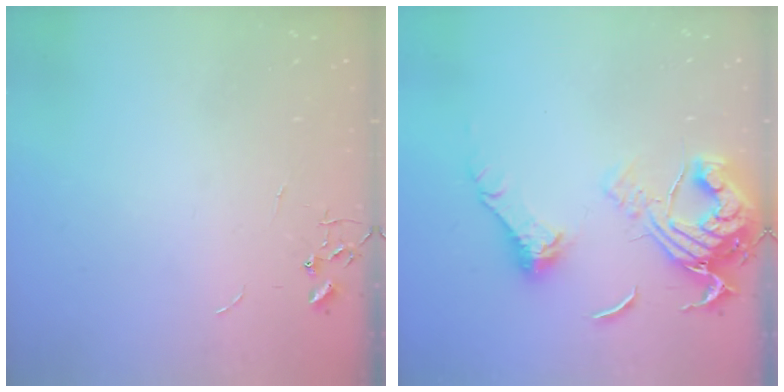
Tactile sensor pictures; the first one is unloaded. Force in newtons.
{"total": 16.8, "press": 16.7, "slide": 1.8}